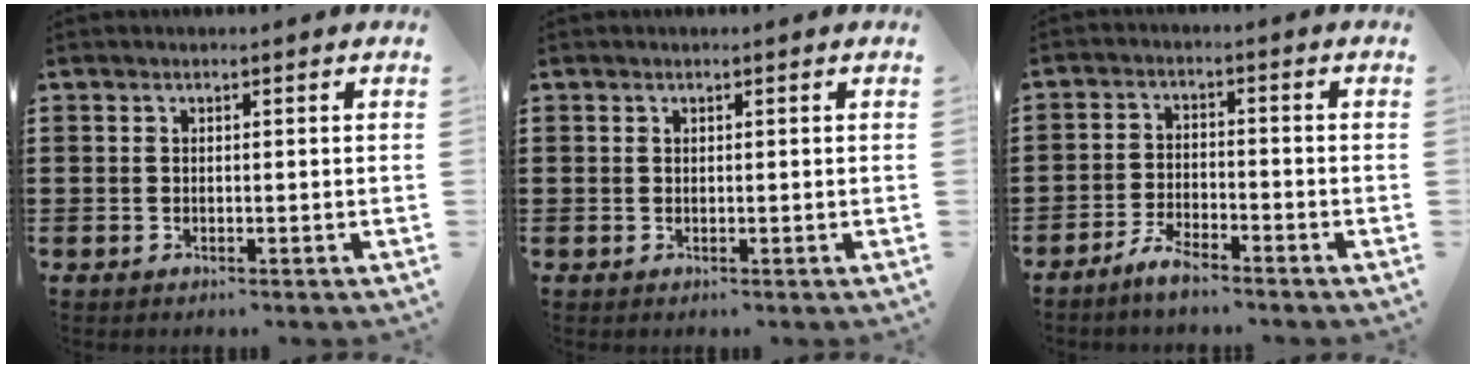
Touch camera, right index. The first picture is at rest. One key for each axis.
{"total": 0.0}
{"total": 3.7, "fx": -3.4, "fy": 0.6, "fz": 1.2, "tx": -0.028, "ty": 0.008, "tz": -0.069}